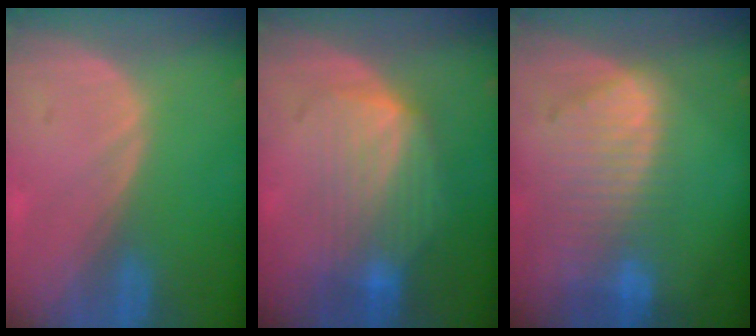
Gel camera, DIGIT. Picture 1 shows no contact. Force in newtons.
{"total": 7.5, "press": 7.3, "slide": 1.7}
{"total": 8.8, "press": 7.9, "slide": 4.0}